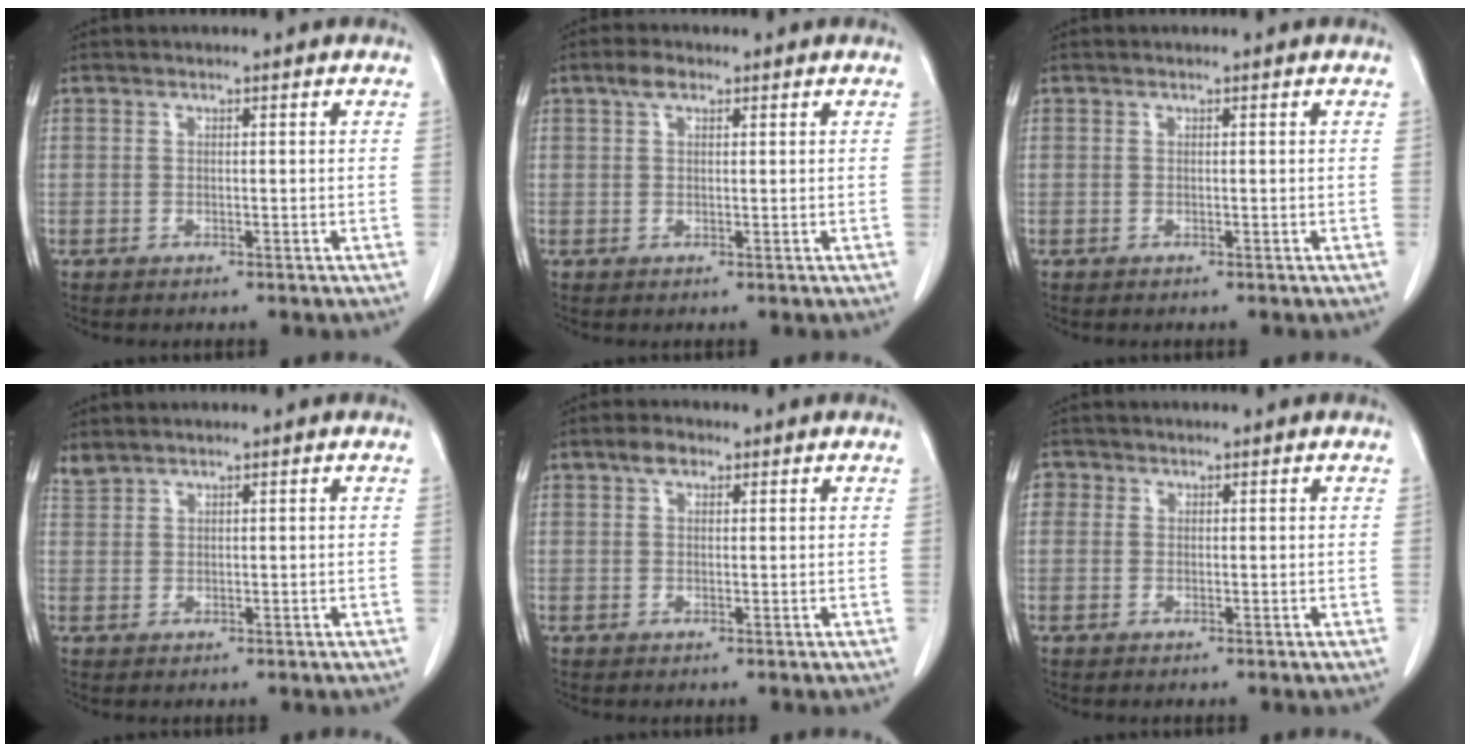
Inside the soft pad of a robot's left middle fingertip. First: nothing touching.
{"total": 2.2, "force": [1.3, 1.0, 1.5], "torque": [-0.030, 0.010, 0.026]}
{"total": 0.0}
{"total": 1.5, "force": [1.5, 0.1, 0.1], "torque": [-0.008, 0.009, 0.038]}
{"total": 2.3, "force": [1.4, 1.3, 1.4], "torque": [-0.026, 0.007, 0.026]}
{"total": 1.7, "force": [0.5, 1.6, 0.4], "torque": [0.004, 0.006, 0.005]}